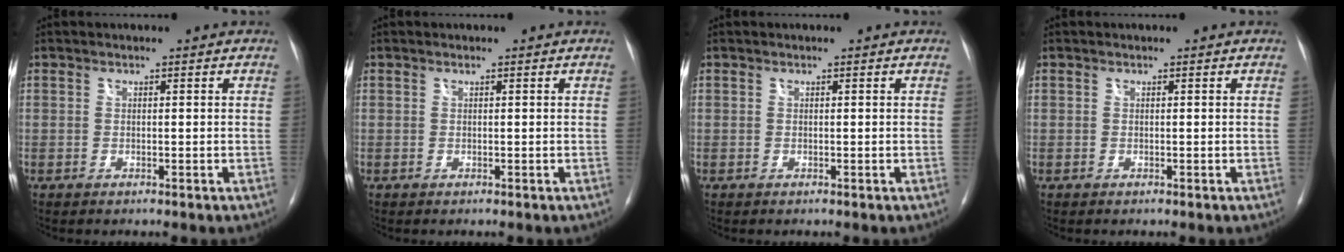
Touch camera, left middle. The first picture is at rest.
{"total": 0.0}
{"total": 0.0}
{"total": 0.0}